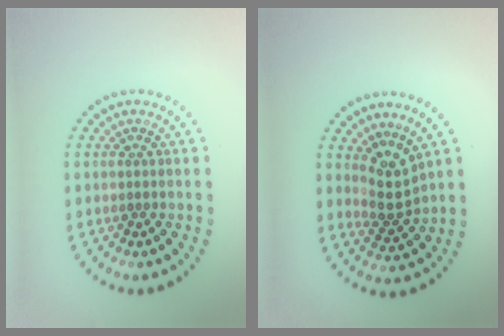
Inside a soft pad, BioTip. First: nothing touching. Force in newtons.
{"total": 2.8, "press": 2.1, "slide": 1.9}